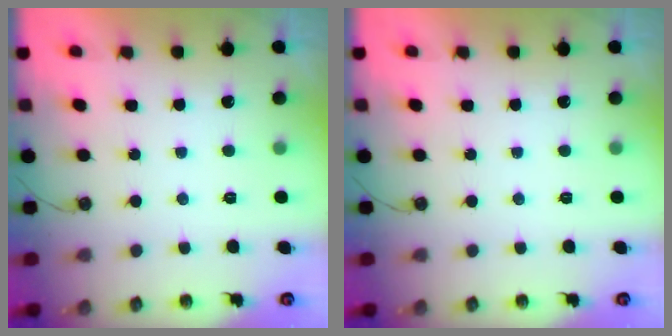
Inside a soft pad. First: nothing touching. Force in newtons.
{"total": 0.0}